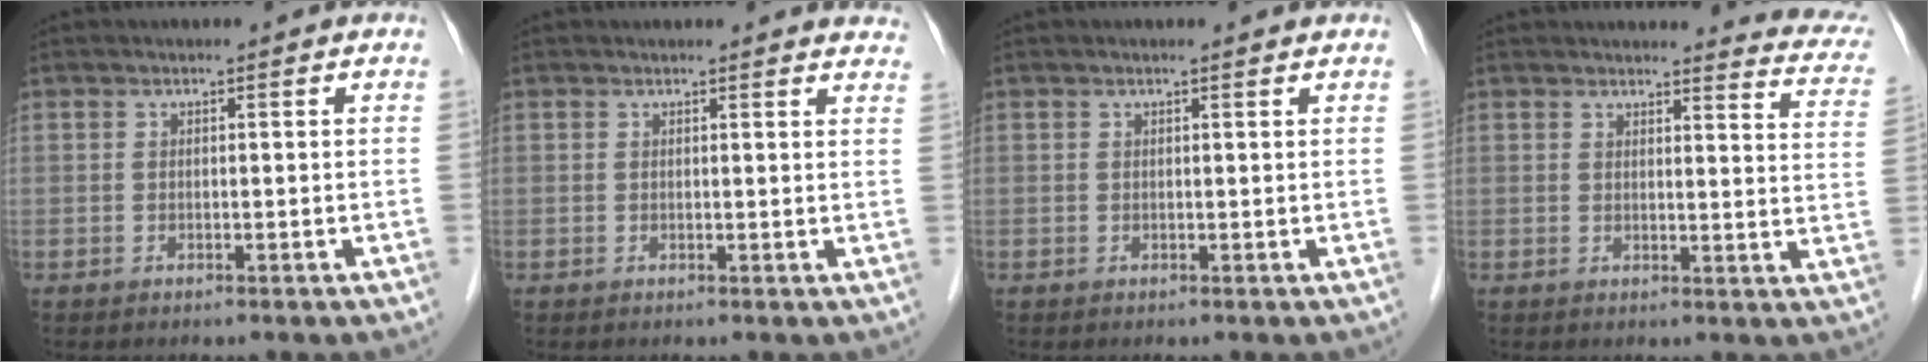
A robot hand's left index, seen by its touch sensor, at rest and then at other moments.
{"total": 6.1, "force": [5.9, 1.1, 0.9], "torque": [0.013, -0.013, 0.033]}
{"total": 1.1, "force": [0.9, 0.0, 0.5], "torque": [-0.013, 0.006, 0.009]}
{"total": 9.3, "force": [9.0, 1.1, 2.1], "torque": [0.001, -0.062, 0.066]}